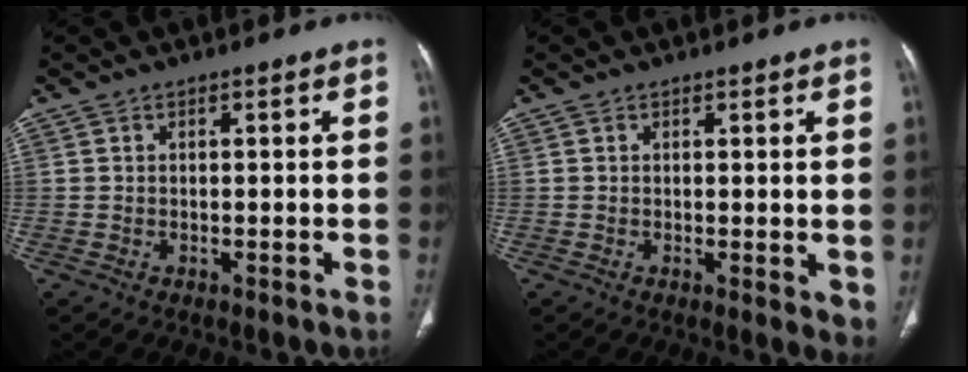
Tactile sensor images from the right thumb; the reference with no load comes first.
{"total": 3.1, "force": [0.2, 1.1, 2.9], "torque": [-0.042, -0.012, 0.003]}